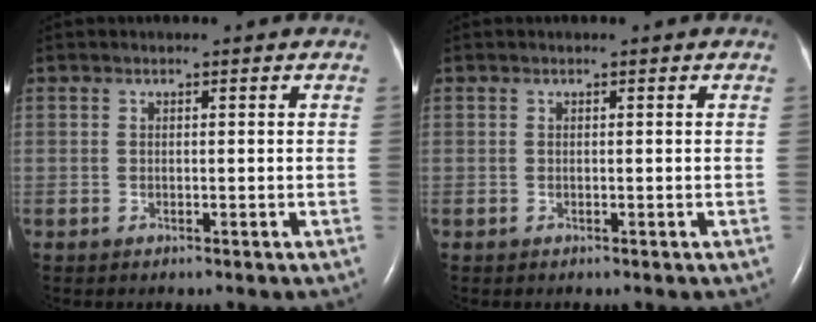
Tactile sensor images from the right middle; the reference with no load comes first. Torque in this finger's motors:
{"motor_torque": [-0.09, 0.08, 0.00, 0.00]}